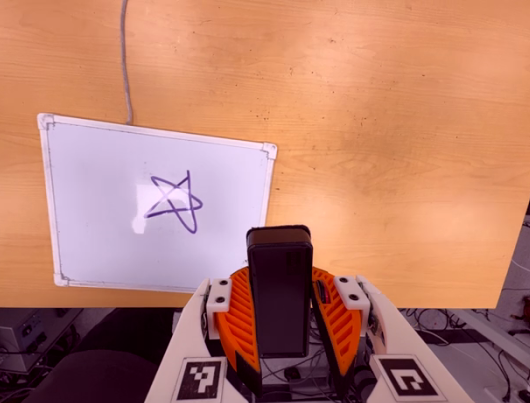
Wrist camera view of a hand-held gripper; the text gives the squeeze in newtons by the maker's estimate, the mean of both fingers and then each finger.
{"total": 8.7, "left": 8.0, "right": 9.4}